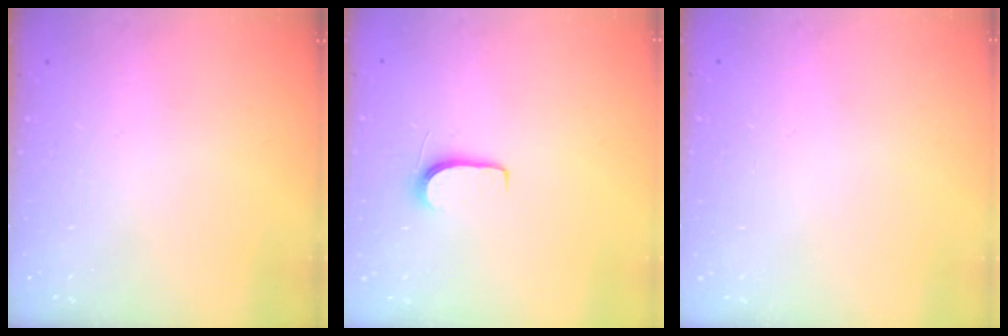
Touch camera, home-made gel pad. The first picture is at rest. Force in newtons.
{"total": 5.4, "press": 5.4, "slide": 0.6}
{"total": 0.0}